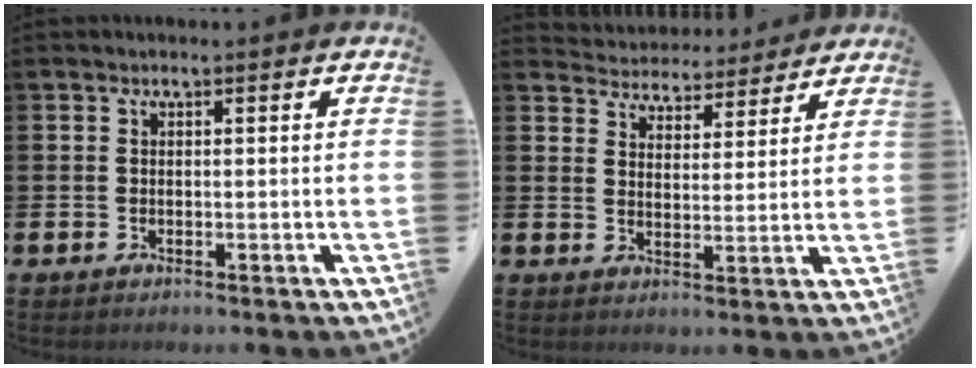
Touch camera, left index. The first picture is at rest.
{"total": 4.6, "force": [4.4, 1.4, -0.4], "torque": [-0.014, -0.037, 0.076]}